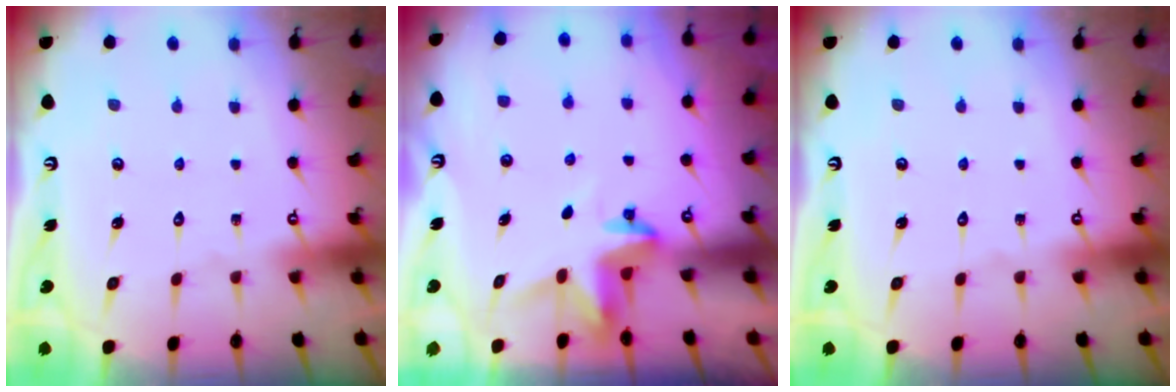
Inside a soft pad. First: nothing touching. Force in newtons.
{"total": 3.6, "press": 3.5, "slide": 0.3}
{"total": 0.0}